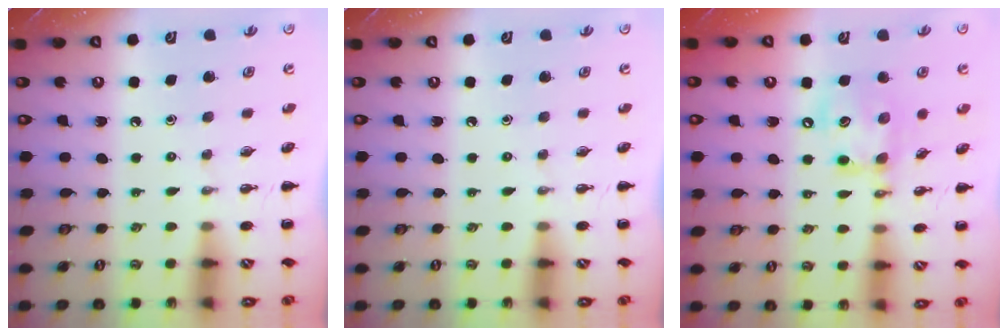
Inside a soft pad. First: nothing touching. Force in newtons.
{"total": 0.0}
{"total": 13.2, "press": 13.1, "slide": 2.1}